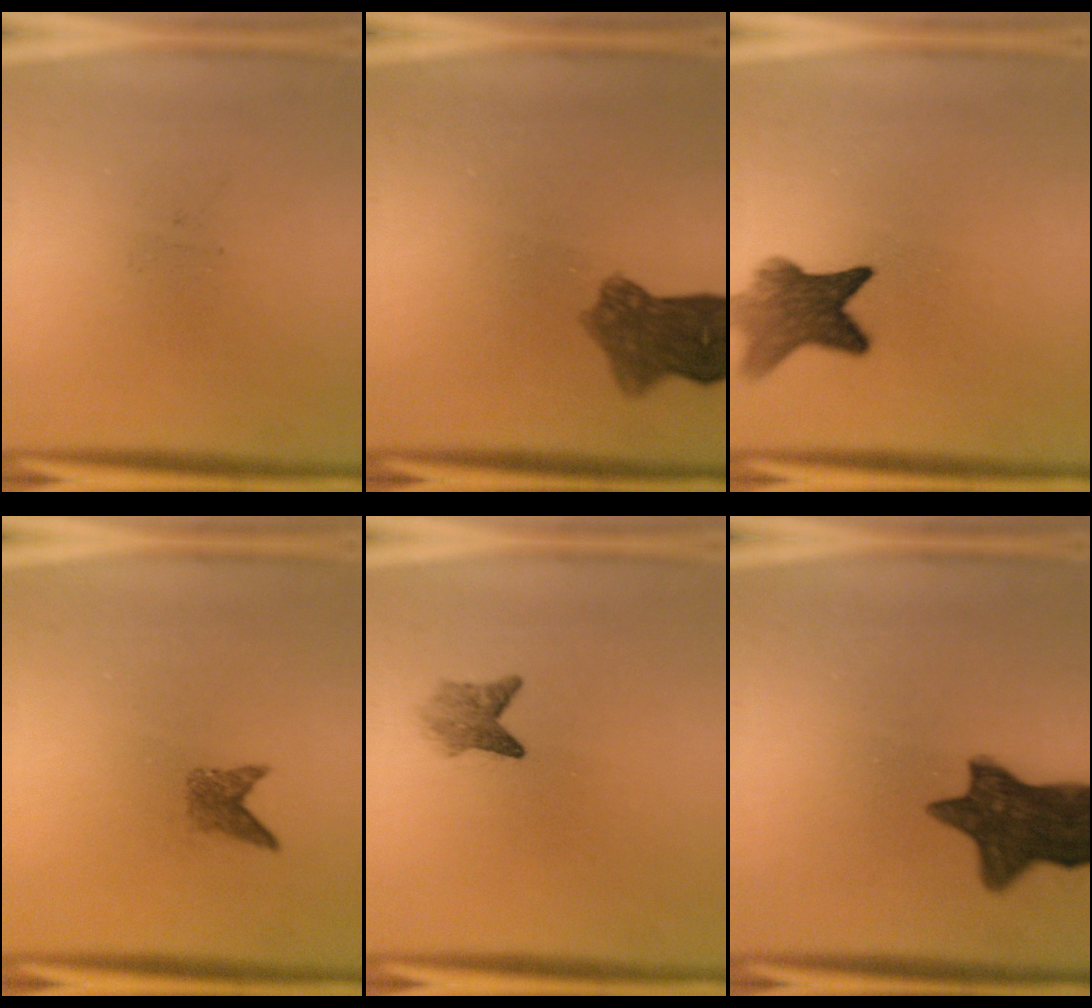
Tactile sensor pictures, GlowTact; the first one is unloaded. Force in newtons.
{"total": 7.2}
{"total": 7.5}
{"total": 1.9}
{"total": 2.6}
{"total": 12.7}